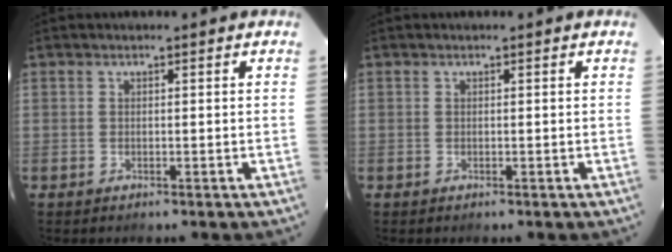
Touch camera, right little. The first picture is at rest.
{"total": 0.0}